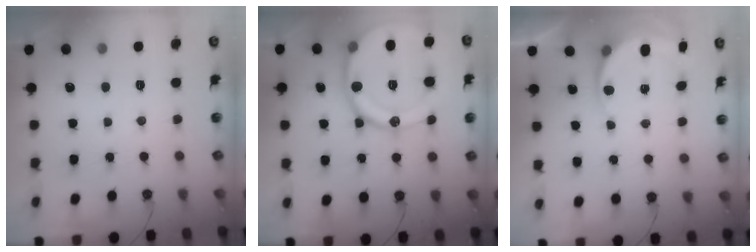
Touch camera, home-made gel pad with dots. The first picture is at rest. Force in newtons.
{"total": 25.1, "press": 24.8, "slide": 3.2}
{"total": 6.2, "press": 6.1, "slide": 1.3}